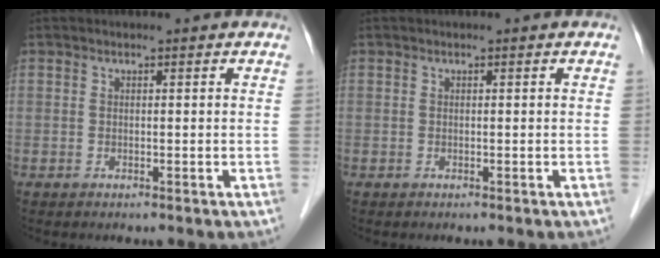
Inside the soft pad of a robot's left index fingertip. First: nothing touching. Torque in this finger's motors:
{"motor_torque": [0.00, 0.00, 0.00, 0.00]}